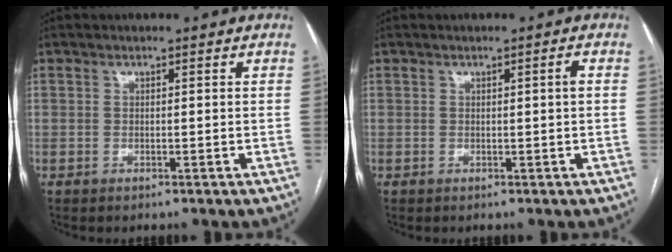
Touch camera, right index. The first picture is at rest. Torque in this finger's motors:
{"motor_torque": [0.13, -0.01, 0.04, 0.02]}